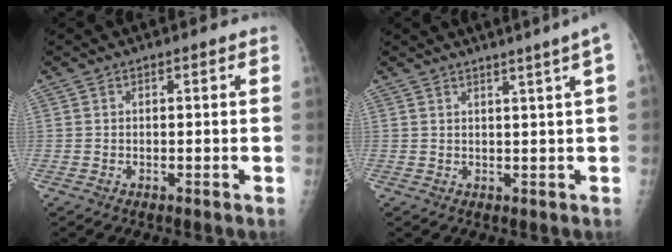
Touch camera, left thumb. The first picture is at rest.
{"total": 4.3, "force": [2.5, -1.1, 3.4], "torque": [-0.044, -0.006, 0.033]}